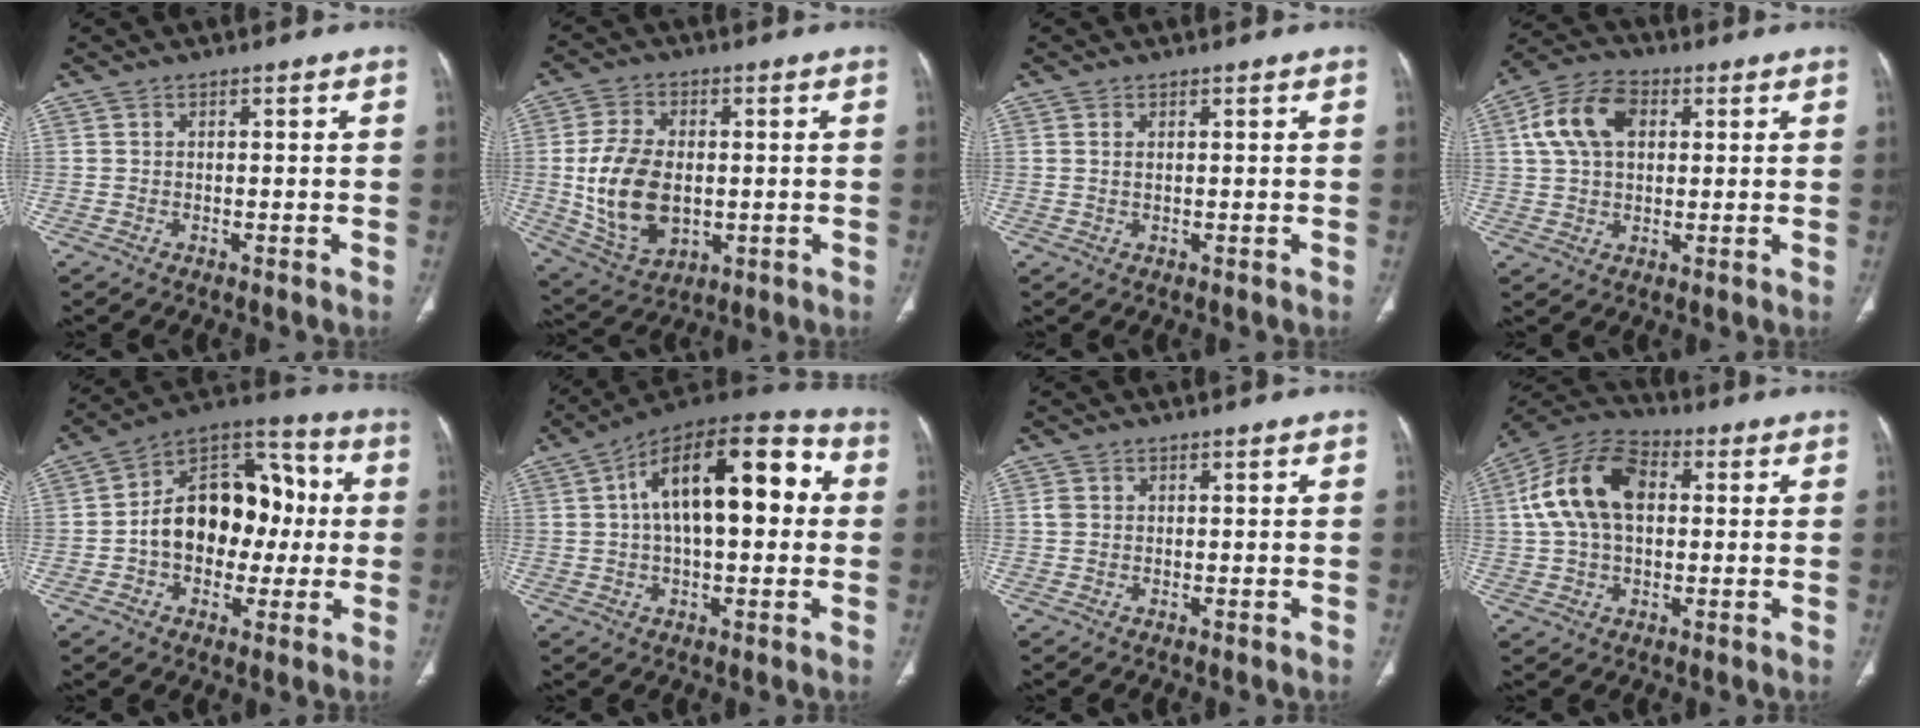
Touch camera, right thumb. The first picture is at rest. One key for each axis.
{"total": 14.6, "fx": -0.7, "fy": 9.4, "fz": 11.2, "tx": -0.208, "ty": -0.005, "tz": 0.006}
{"total": 1.0, "fx": 0.4, "fy": 0.5, "fz": 0.8, "tx": -0.023, "ty": 0.003, "tz": 0.011}
{"total": 11.3, "fx": 3.0, "fy": 7.4, "fz": 7.9, "tx": -0.146, "ty": 0.018, "tz": 0.049}
{"total": 19.2, "fx": -0.4, "fy": 13.3, "fz": 13.9, "tx": -0.168, "ty": 0.044, "tz": -0.012}
{"total": 20.2, "fx": 3.3, "fy": 9.6, "fz": 17.5, "tx": -0.254, "ty": 0.040, "tz": 0.041}
{"total": 1.0, "fx": 0.2, "fy": 0.9, "fz": 0.5, "tx": -0.008, "ty": 0.003, "tz": 0.004}
{"total": 15.2, "fx": 2.5, "fy": 9.6, "fz": 11.5, "tx": -0.215, "ty": 0.029, "tz": 0.037}